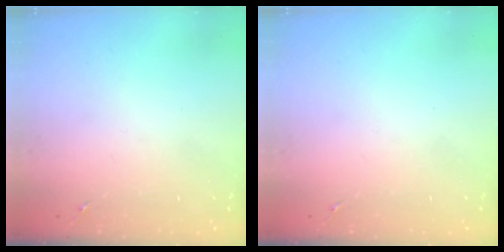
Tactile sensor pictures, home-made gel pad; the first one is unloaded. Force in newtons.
{"total": 0.0}